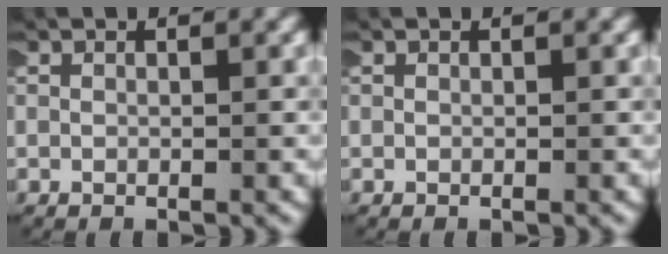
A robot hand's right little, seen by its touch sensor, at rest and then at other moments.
{"total": 0.0}